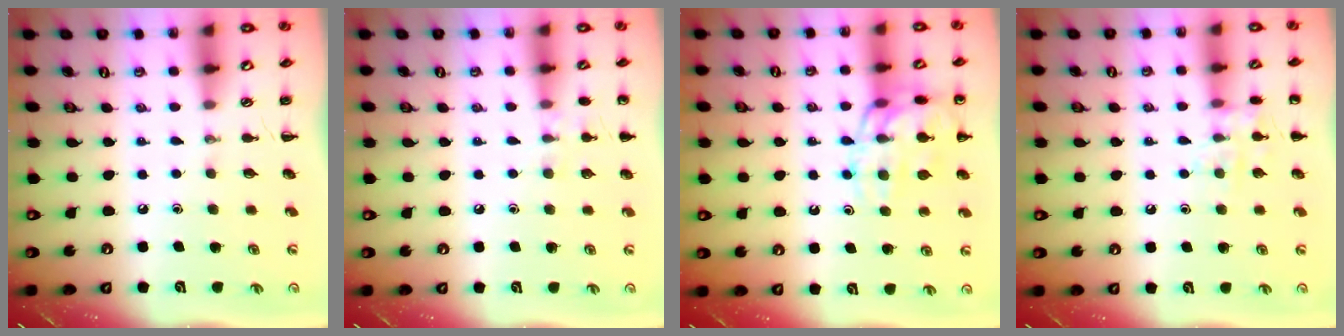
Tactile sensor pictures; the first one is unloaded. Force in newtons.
{"total": 6.7, "press": 6.5, "slide": 1.6}
{"total": 15.8, "press": 15.8, "slide": 1.1}
{"total": 9.2, "press": 9.1, "slide": 1.0}